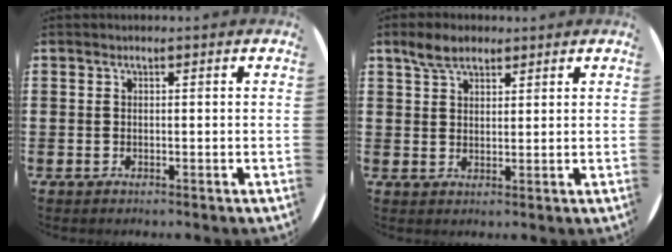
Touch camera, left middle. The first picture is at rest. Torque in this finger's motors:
{"motor_torque": [0.44, -0.38, 0.09, 0.06]}